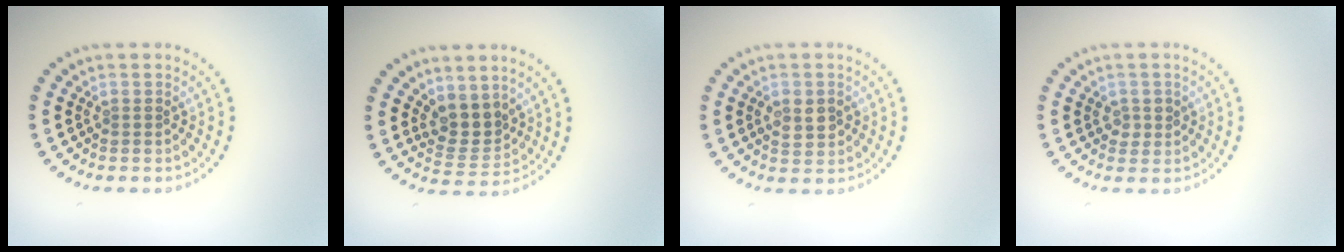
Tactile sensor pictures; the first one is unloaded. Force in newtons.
{"total": 3.1, "press": 2.6, "slide": 1.7}
{"total": 2.2, "press": 2.2, "slide": 0.0}
{"total": 1.5, "press": 1.4, "slide": 0.6}